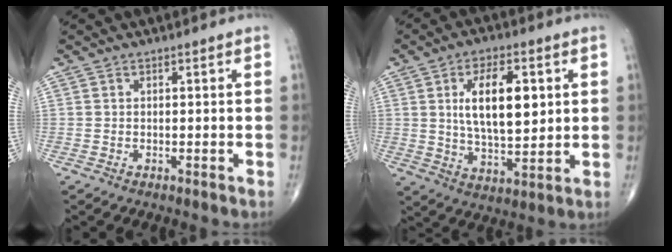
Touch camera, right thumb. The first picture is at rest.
{"total": 13.3, "force": [2.9, 6.2, 11.3], "torque": [-0.175, -0.013, 0.056]}